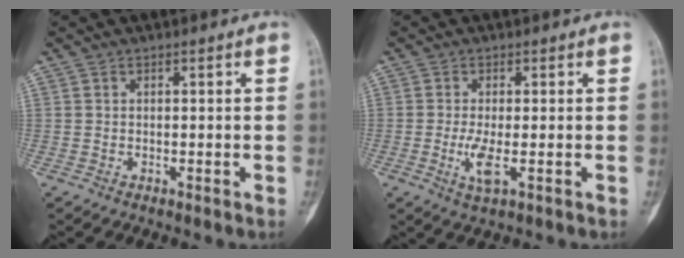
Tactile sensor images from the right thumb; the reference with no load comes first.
{"total": 4.1, "force": [-0.9, 1.0, 3.9], "torque": [-0.089, -0.011, -0.016]}